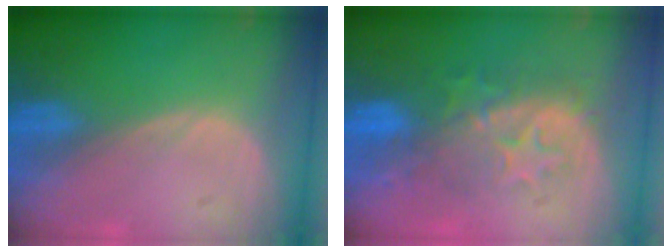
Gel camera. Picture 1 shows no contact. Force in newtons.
{"total": 8.3, "press": 8.2, "slide": 1.0}